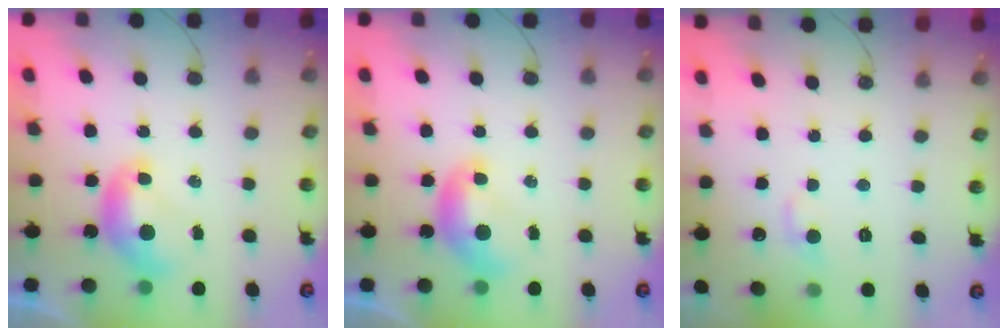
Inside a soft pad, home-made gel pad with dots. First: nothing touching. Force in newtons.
{"total": 0.0}
{"total": 1.6, "press": 1.4, "slide": 0.7}